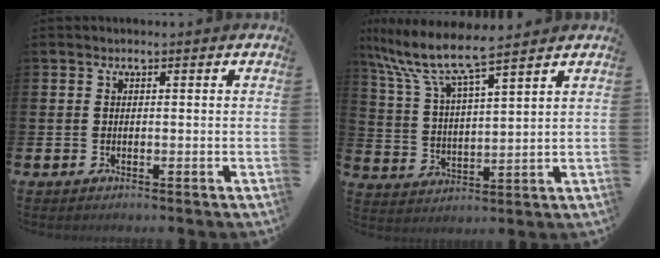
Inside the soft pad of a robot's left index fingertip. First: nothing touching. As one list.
[{"total": 8.2, "force": [7.4, 0.8, 3.5], "torque": [-0.105, -0.043, 0.127]}]